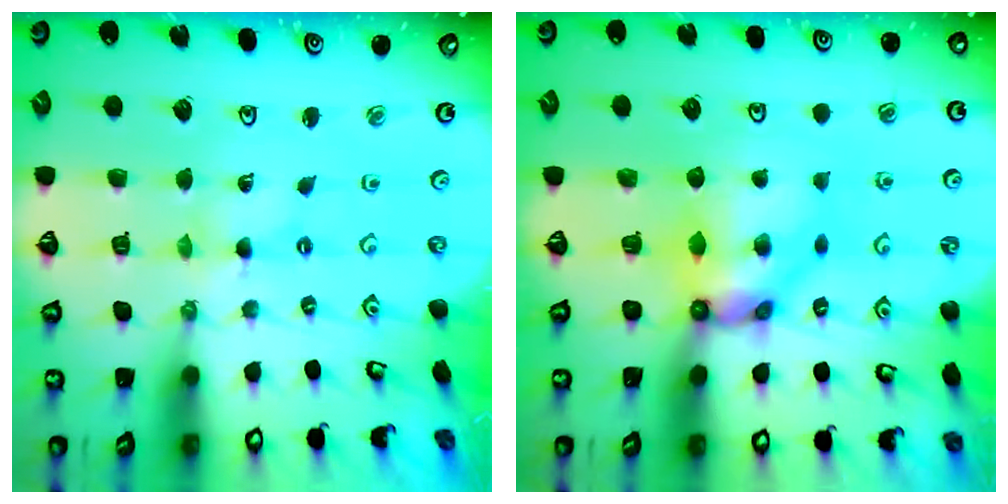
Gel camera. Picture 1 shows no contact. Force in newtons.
{"total": 8.3, "press": 8.2, "slide": 0.6}